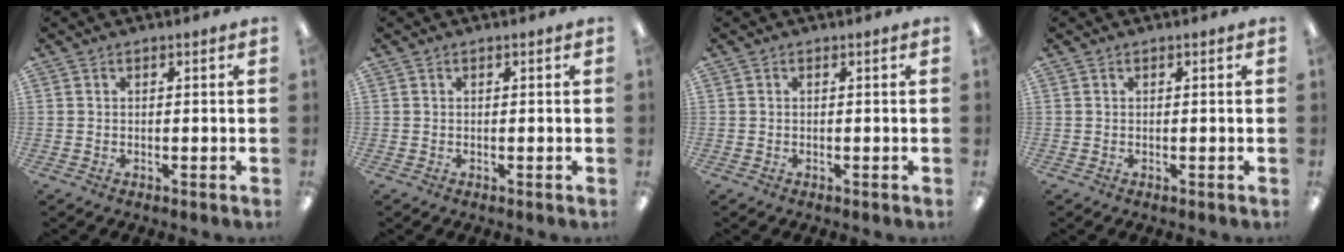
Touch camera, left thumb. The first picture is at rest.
{"total": 0.0}
{"total": 0.0}
{"total": 0.0}